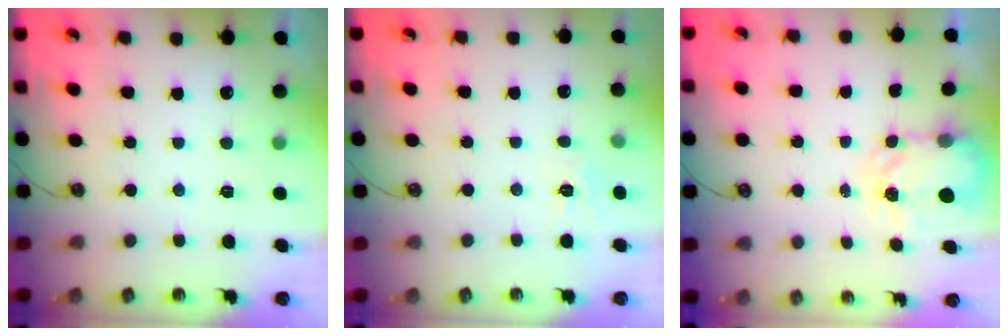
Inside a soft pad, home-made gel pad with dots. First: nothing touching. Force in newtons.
{"total": 5.3, "press": 5.2, "slide": 0.6}
{"total": 3.7, "press": 3.6, "slide": 0.5}